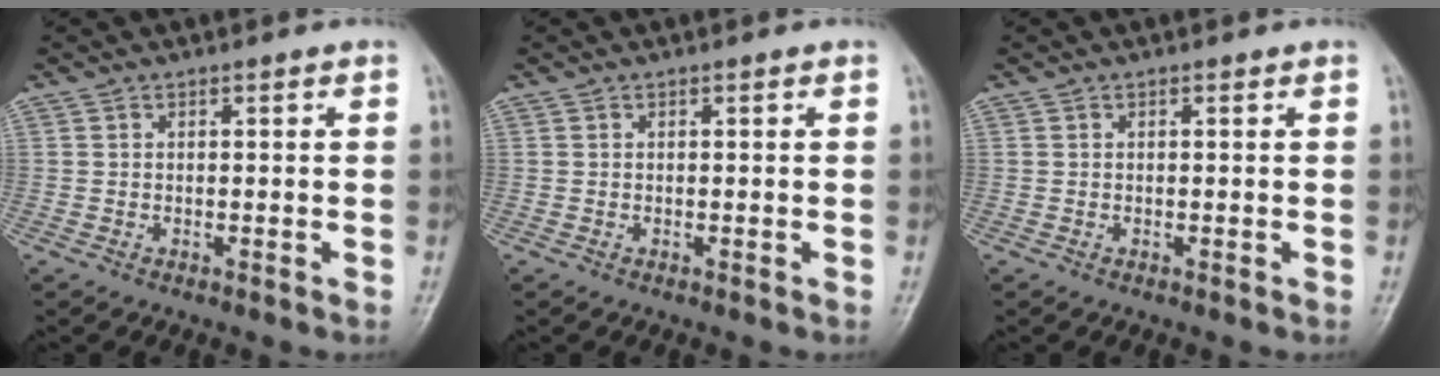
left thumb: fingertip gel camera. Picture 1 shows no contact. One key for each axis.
{"total": 0.0}
{"total": 0.0}